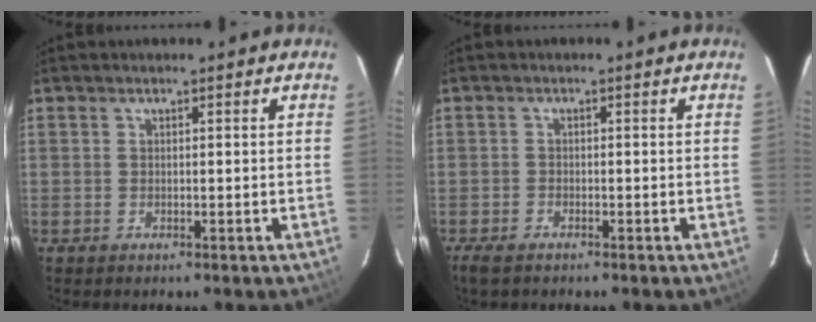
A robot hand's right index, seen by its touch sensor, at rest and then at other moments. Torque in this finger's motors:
{"motor_torque": [0.38, -0.16, 0.13, 0.02]}